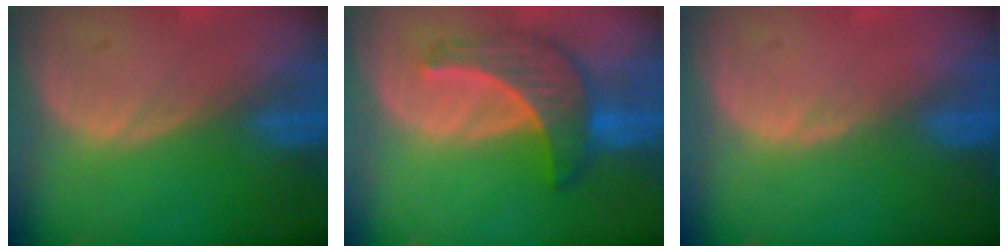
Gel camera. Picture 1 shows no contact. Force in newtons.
{"total": 6.9, "press": 6.8, "slide": 1.2}
{"total": 0.5, "press": 0.5, "slide": 0.1}